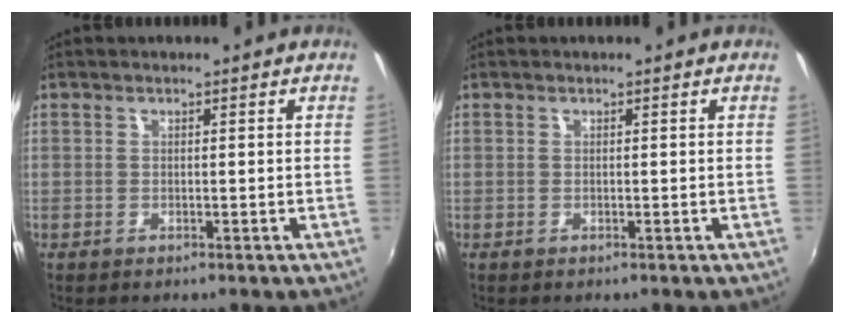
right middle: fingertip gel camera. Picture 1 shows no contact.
{"total": 0.0}